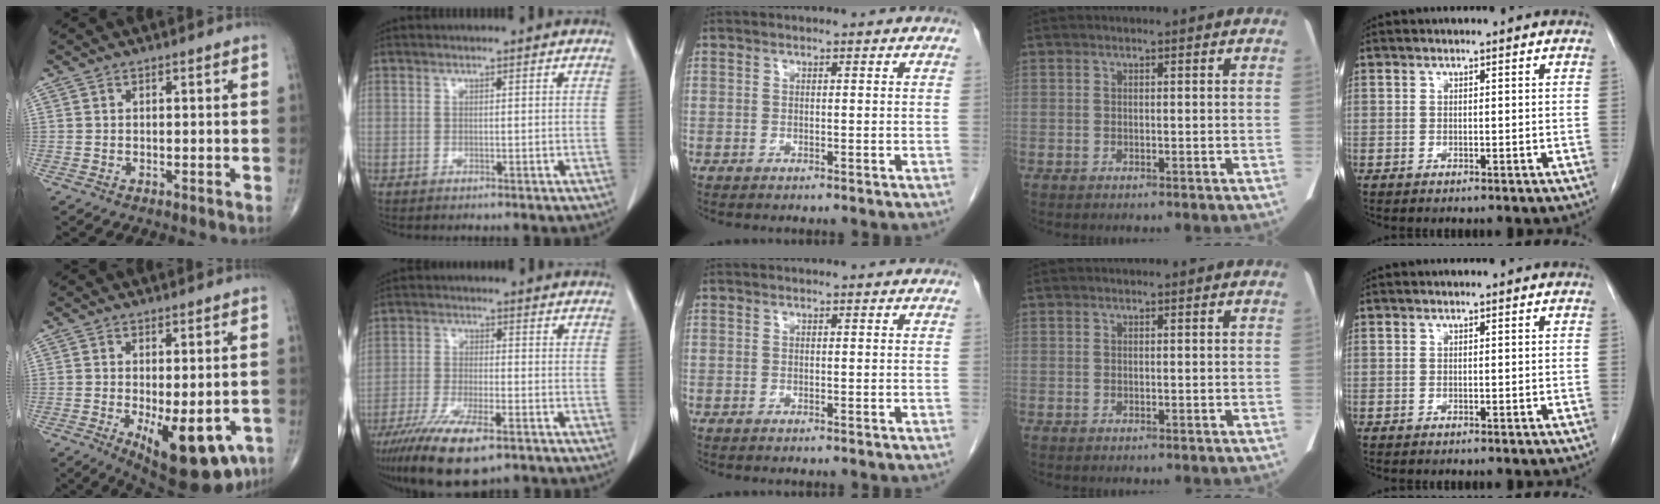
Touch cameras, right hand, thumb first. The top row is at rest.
{"thumb": {"total": 13.1, "force": [-3.9, 5.1, 11.4], "torque": [-0.156, -0.022, -0.040]}, "index": {"total": 12.1, "force": [-8.0, 2.8, 8.7], "torque": [-0.156, -0.026, -0.132]}}